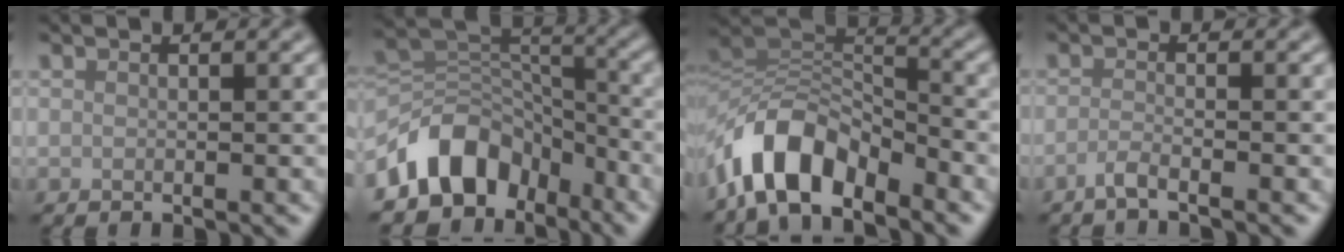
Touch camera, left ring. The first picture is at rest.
{"total": 8.6, "force": [-5.2, 5.8, 3.7], "torque": [-0.045, 0.000, -0.103]}
{"total": 7.8, "force": [-5.4, 3.5, 4.5], "torque": [-0.068, 0.005, -0.108]}
{"total": 1.9, "force": [-1.3, 0.4, 1.2], "torque": [-0.016, -0.002, -0.036]}